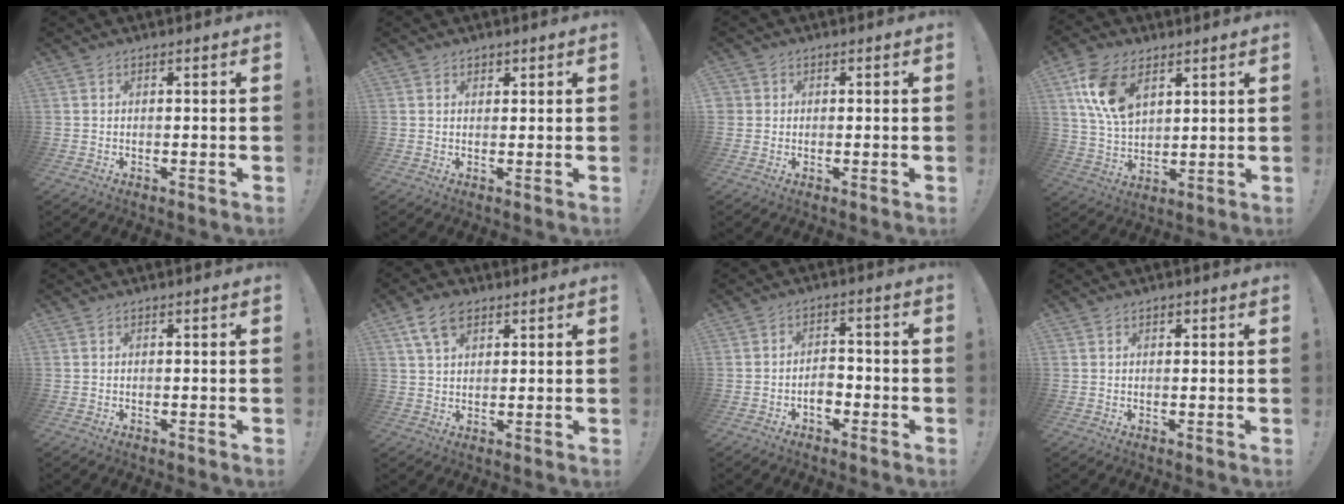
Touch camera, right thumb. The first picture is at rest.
{"total": 1.0, "force": [0.6, 0.7, 0.0], "torque": [0.012, -0.007, 0.010]}
{"total": 1.9, "force": [0.1, 1.9, 0.2], "torque": [-0.002, 0.004, 0.003]}
{"total": 13.9, "force": [6.7, 8.5, 8.6], "torque": [-0.174, -0.013, 0.129]}
{"total": 0.0}
{"total": 8.0, "force": [4.4, 4.6, 4.8], "torque": [-0.083, -0.008, 0.084]}
{"total": 5.2, "force": [-2.1, 3.3, 3.3], "torque": [-0.041, 0.007, -0.039]}
{"total": 0.8, "force": [0.4, 0.6, 0.4], "torque": [-0.004, 0.000, 0.007]}